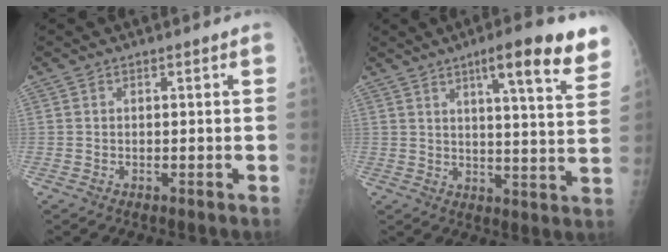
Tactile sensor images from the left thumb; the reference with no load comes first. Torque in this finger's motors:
{"motor_torque": [1.79, 1.16, 1.43, -0.75, 0.28]}